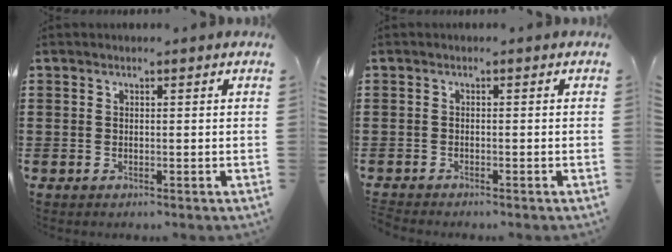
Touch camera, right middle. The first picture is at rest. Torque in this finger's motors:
{"motor_torque": [0.01, 0.00, 0.23, 0.11]}